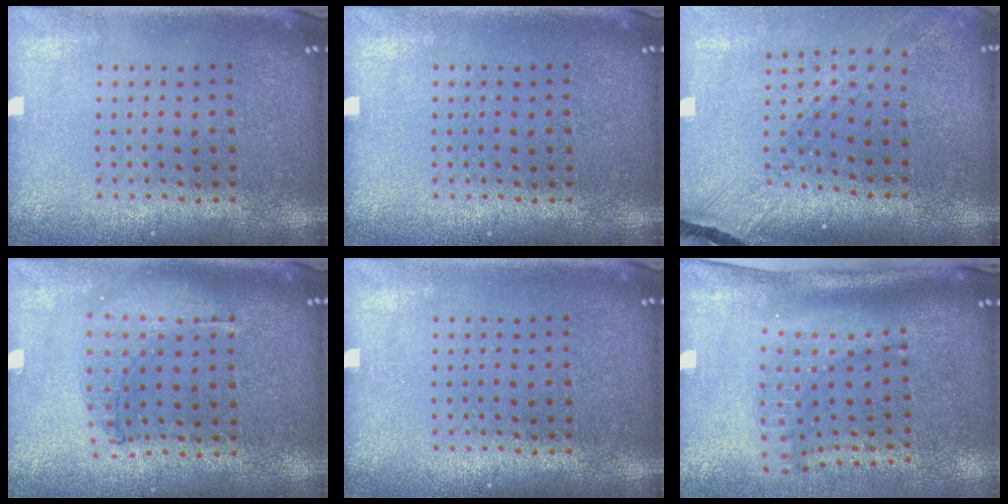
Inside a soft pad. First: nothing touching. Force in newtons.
{"total": 0.0}
{"total": 1.5, "press": 1.5, "slide": 0.4}
{"total": 0.9, "press": 0.9, "slide": 0.3}
{"total": 0.0}
{"total": 2.2, "press": 1.5, "slide": 1.6}